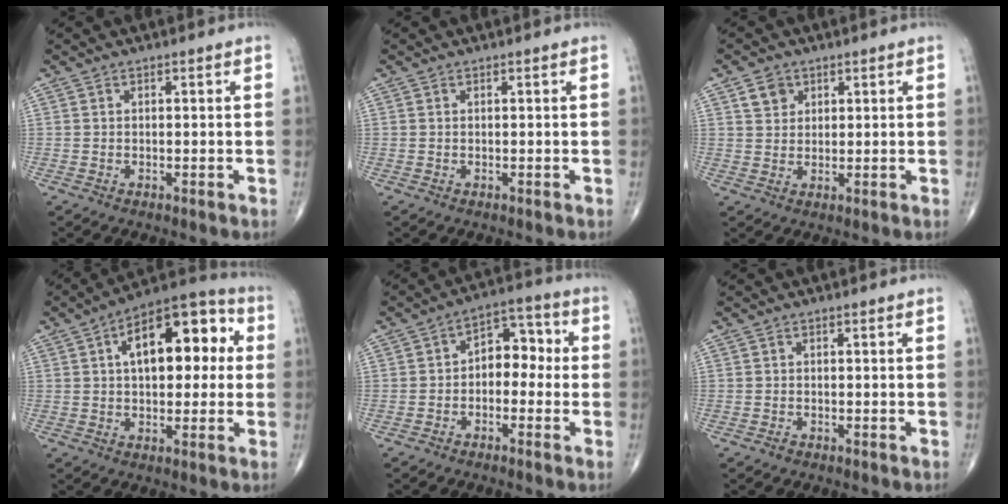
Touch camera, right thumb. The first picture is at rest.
{"total": 0.0}
{"total": 3.7, "force": [1.9, 3.0, 1.3], "torque": [-0.007, -0.009, 0.034]}
{"total": 17.2, "force": [3.7, 8.9, 14.3], "torque": [-0.173, 0.030, 0.045]}
{"total": 7.7, "force": [-0.5, 5.2, 5.6], "torque": [-0.047, 0.037, -0.025]}
{"total": 0.6, "force": [-0.4, 0.4, 0.2], "torque": [-0.002, 0.000, -0.009]}